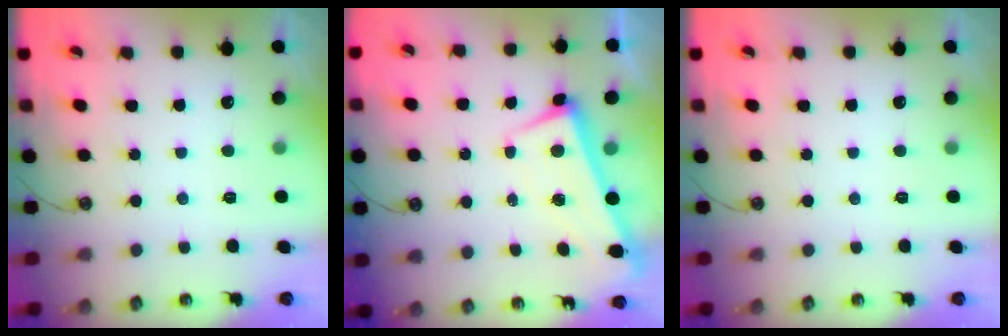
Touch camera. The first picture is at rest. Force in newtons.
{"total": 1.5, "press": 0.5, "slide": 1.4}
{"total": 0.0}